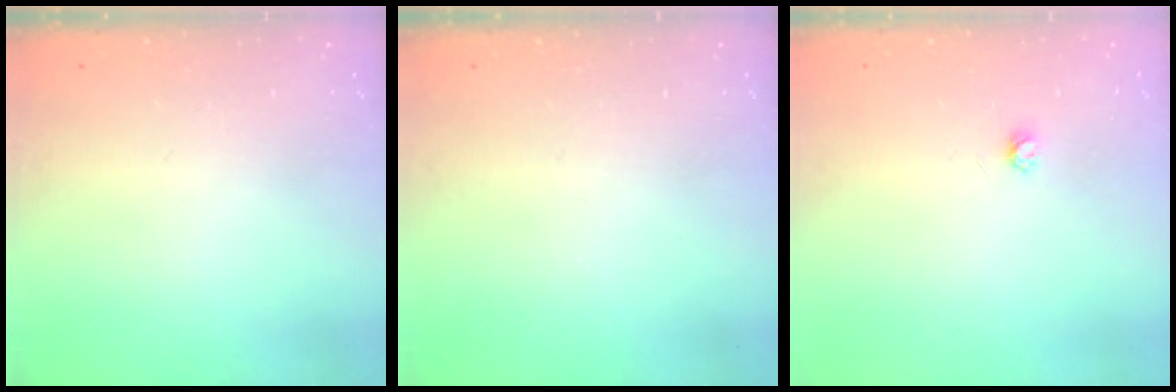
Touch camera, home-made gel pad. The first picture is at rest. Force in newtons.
{"total": 0.0}
{"total": 2.9, "press": 2.9, "slide": 0.3}